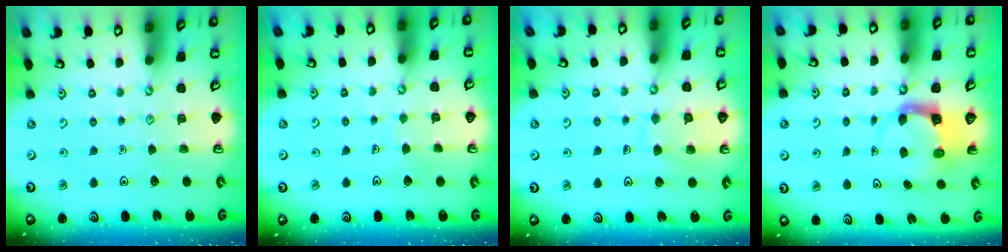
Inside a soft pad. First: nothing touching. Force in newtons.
{"total": 1.8, "press": 1.8, "slide": 0.0}
{"total": 9.1, "press": 9.1, "slide": 0.7}
{"total": 3.7, "press": 3.7, "slide": 0.5}